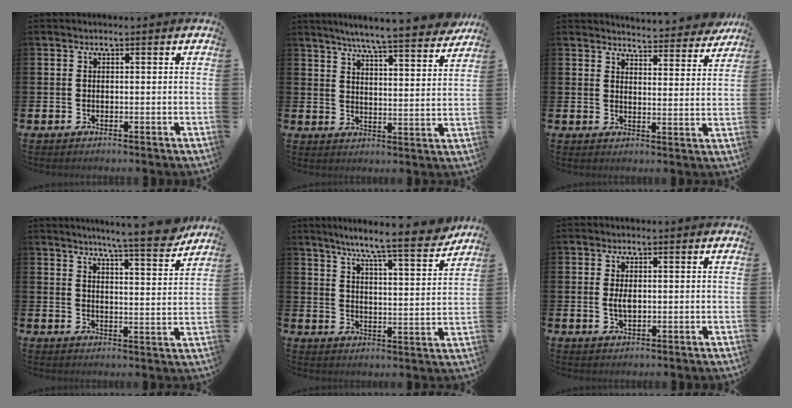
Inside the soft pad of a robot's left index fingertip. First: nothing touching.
{"total": 6.9, "force": [6.5, -0.2, 2.2], "torque": [-0.051, -0.048, 0.108]}
{"total": 4.9, "force": [4.8, 0.4, 0.2], "torque": [-0.007, -0.039, 0.082]}
{"total": 7.5, "force": [7.0, -0.3, 2.8], "torque": [-0.055, -0.040, 0.119]}
{"total": 8.7, "force": [7.7, -0.1, 4.0], "torque": [-0.092, -0.052, 0.129]}
{"total": 2.0, "force": [0.2, 1.0, 1.8], "torque": [-0.027, 0.001, 0.000]}